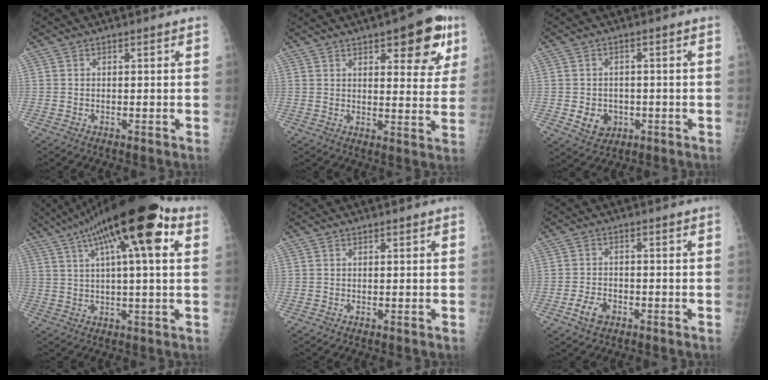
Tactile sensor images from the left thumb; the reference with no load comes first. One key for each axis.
{"total": 13.5, "fx": 6.8, "fy": 4.9, "fz": 10.5, "tx": -0.094, "ty": -0.023, "tz": 0.084}
{"total": 5.1, "fx": -1.4, "fy": 4.2, "fz": 2.5, "tx": -0.024, "ty": 0.006, "tz": -0.011}
{"total": 20.8, "fx": 9.0, "fy": 5.1, "fz": 18.1, "tx": -0.302, "ty": 0.025, "tz": 0.140}
{"total": 0.0}
{"total": 4.2, "fx": -2.2, "fy": 2.6, "fz": 2.4, "tx": -0.040, "ty": 0.014, "tz": -0.038}